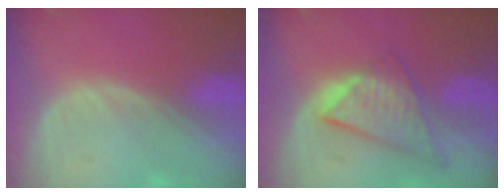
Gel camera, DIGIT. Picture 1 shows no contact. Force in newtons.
{"total": 8.6, "press": 7.4, "slide": 4.4}